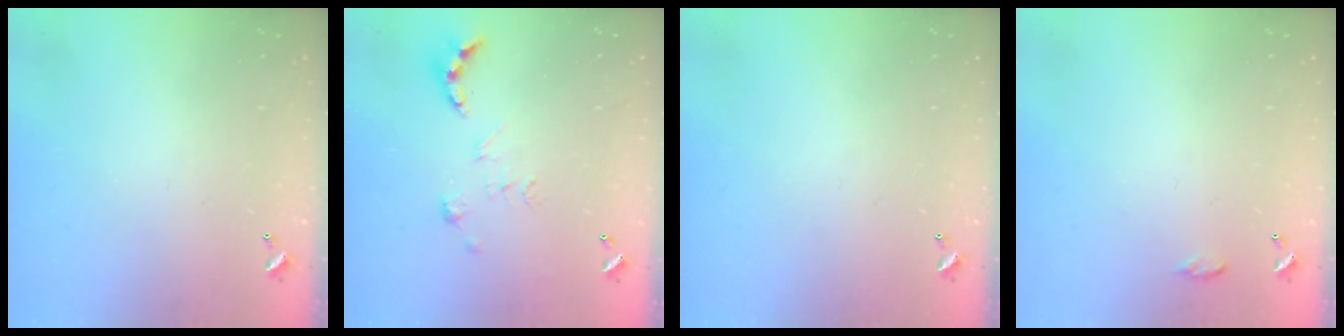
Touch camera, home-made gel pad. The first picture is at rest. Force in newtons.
{"total": 4.7, "press": 4.7, "slide": 0.4}
{"total": 0.0}
{"total": 4.7, "press": 4.7, "slide": 0.6}